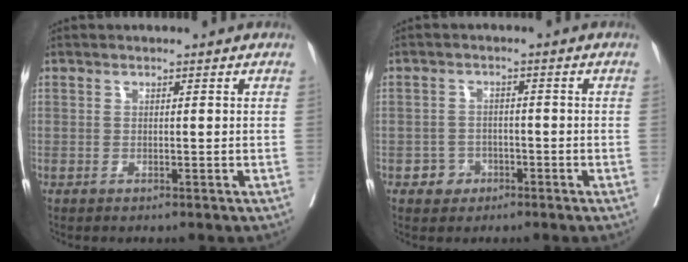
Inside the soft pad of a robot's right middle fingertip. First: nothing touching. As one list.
[{"total": 2.8, "force": [-1.5, 2.3, 0.5], "torque": [-0.004, 0.011, -0.024]}]